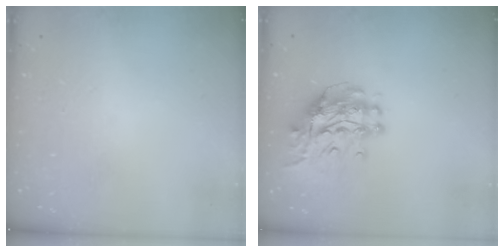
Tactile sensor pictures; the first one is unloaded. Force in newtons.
{"total": 11.7, "press": 11.6, "slide": 1.2}